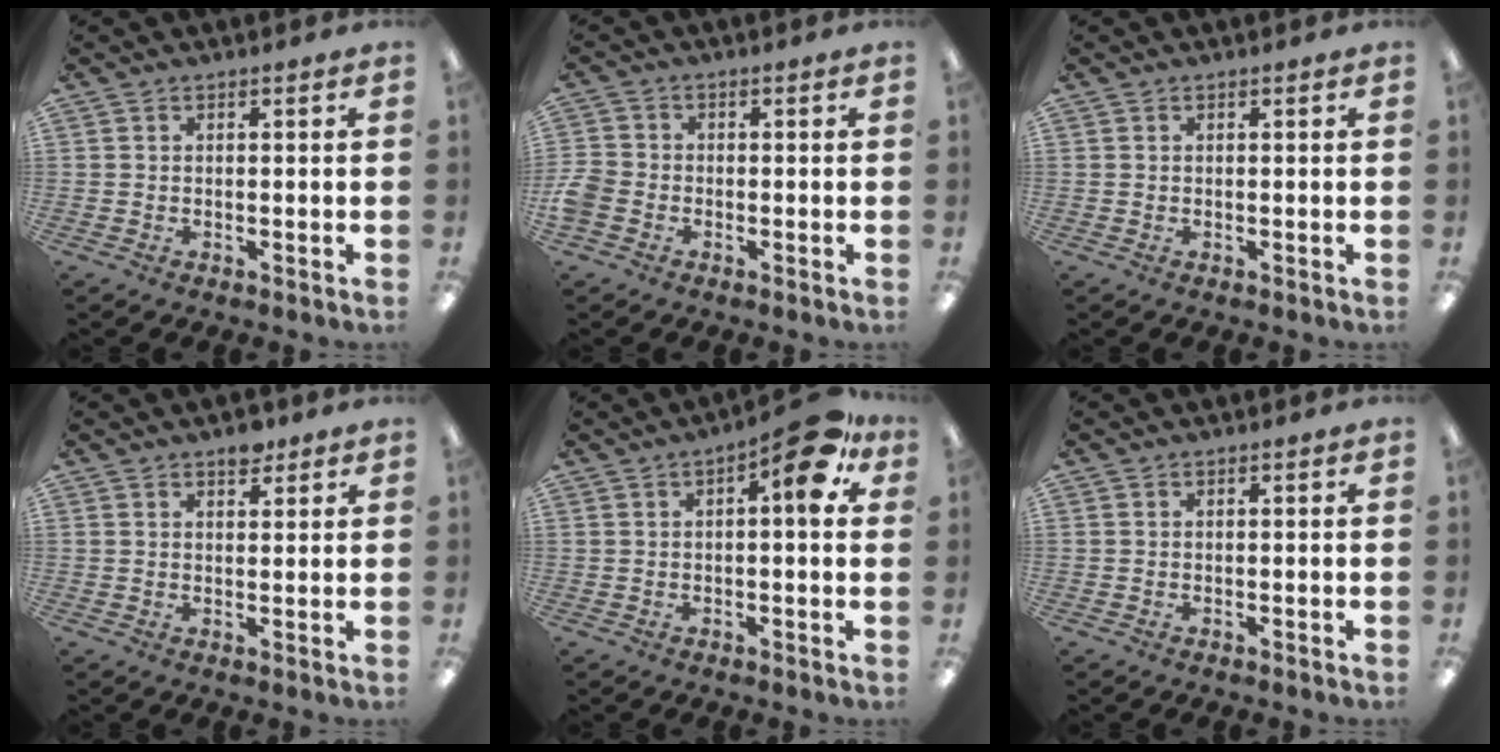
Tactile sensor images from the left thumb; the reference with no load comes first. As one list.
[{"total": 4.4, "force": [-1.7, 3.5, 2.1], "torque": [-0.036, 0.013, -0.029]}, {"total": 0.0}, {"total": 3.2, "force": [2.6, 1.5, 1.2], "torque": [-0.002, -0.011, 0.043]}, {"total": 10.5, "force": [4.1, 3.5, 9.0], "torque": [-0.114, -0.017, 0.062]}, {"total": 0.0}]